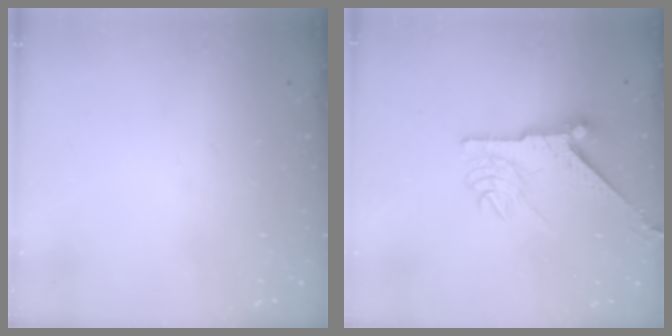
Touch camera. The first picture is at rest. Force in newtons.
{"total": 9.0, "press": 9.0, "slide": 0.6}